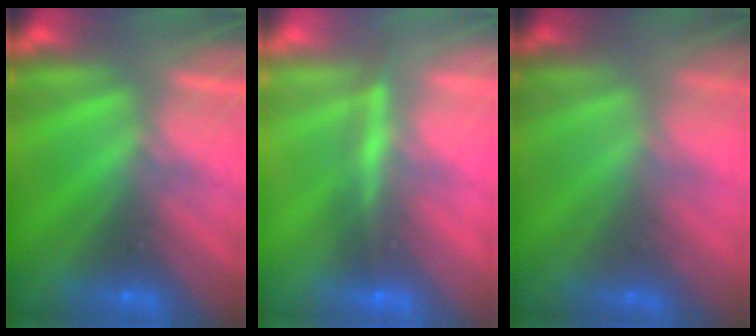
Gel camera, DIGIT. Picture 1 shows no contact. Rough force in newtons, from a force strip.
{"total": 4.6}
{"total": 1.6}